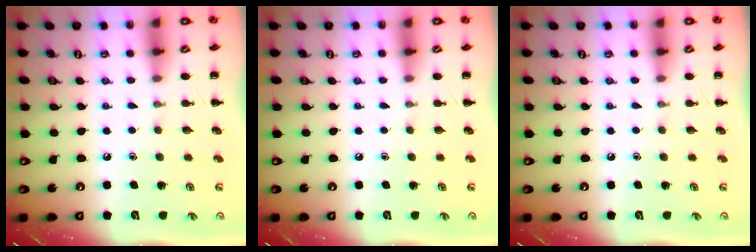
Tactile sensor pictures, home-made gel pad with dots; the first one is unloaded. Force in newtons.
{"total": 0.0}
{"total": 0.0}